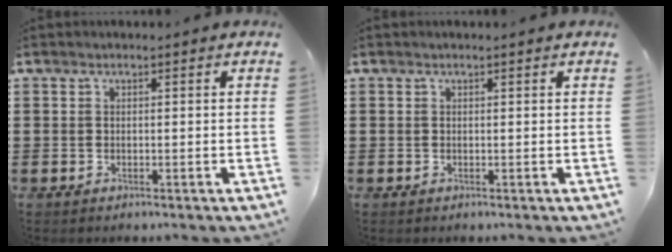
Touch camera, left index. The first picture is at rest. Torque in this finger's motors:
{"motor_torque": [-1.22, 0.92, -0.49, -0.21]}